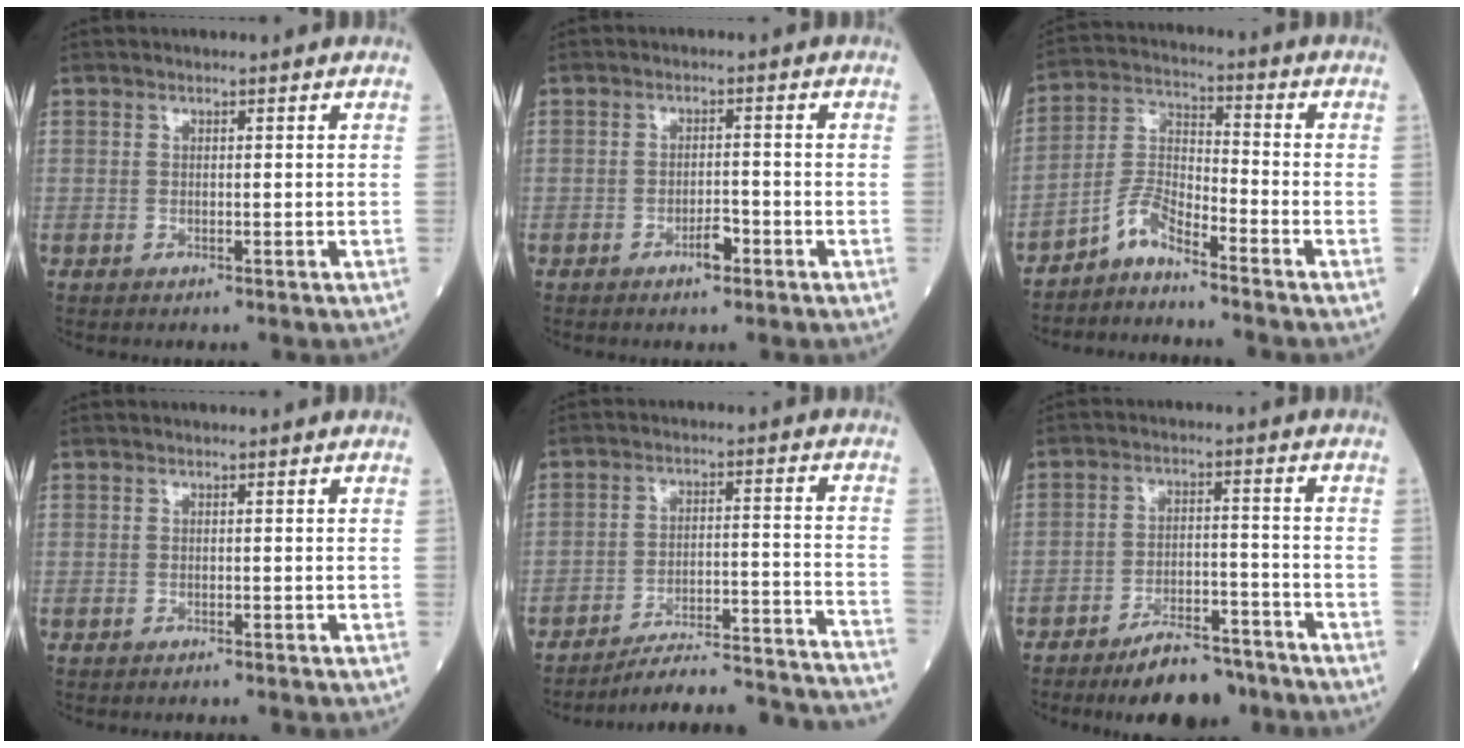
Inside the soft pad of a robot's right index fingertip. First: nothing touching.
{"total": 2.6, "force": [-1.6, 0.7, 1.9], "torque": [-0.029, 0.004, -0.028]}
{"total": 7.2, "force": [-6.0, 1.2, 3.7], "torque": [-0.079, 0.015, -0.117]}
{"total": 1.4, "force": [-1.3, 0.0, 0.6], "torque": [-0.007, 0.000, -0.016]}
{"total": 23.2, "force": [-22.4, -0.7, 6.2], "torque": [-0.044, -0.005, -0.301]}
{"total": 9.0, "force": [-7.2, 3.0, 4.5], "torque": [-0.066, 0.003, -0.120]}